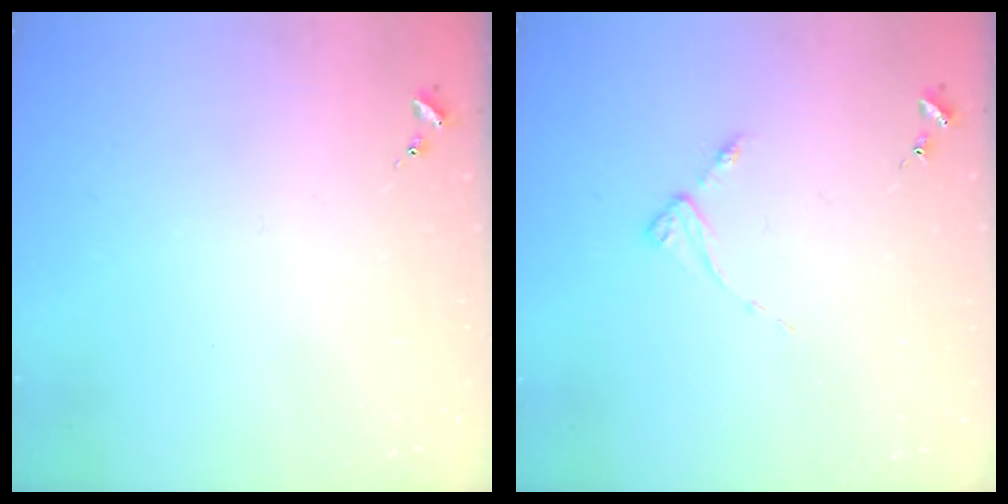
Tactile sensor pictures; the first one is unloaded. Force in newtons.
{"total": 2.7, "press": 2.7, "slide": 0.3}